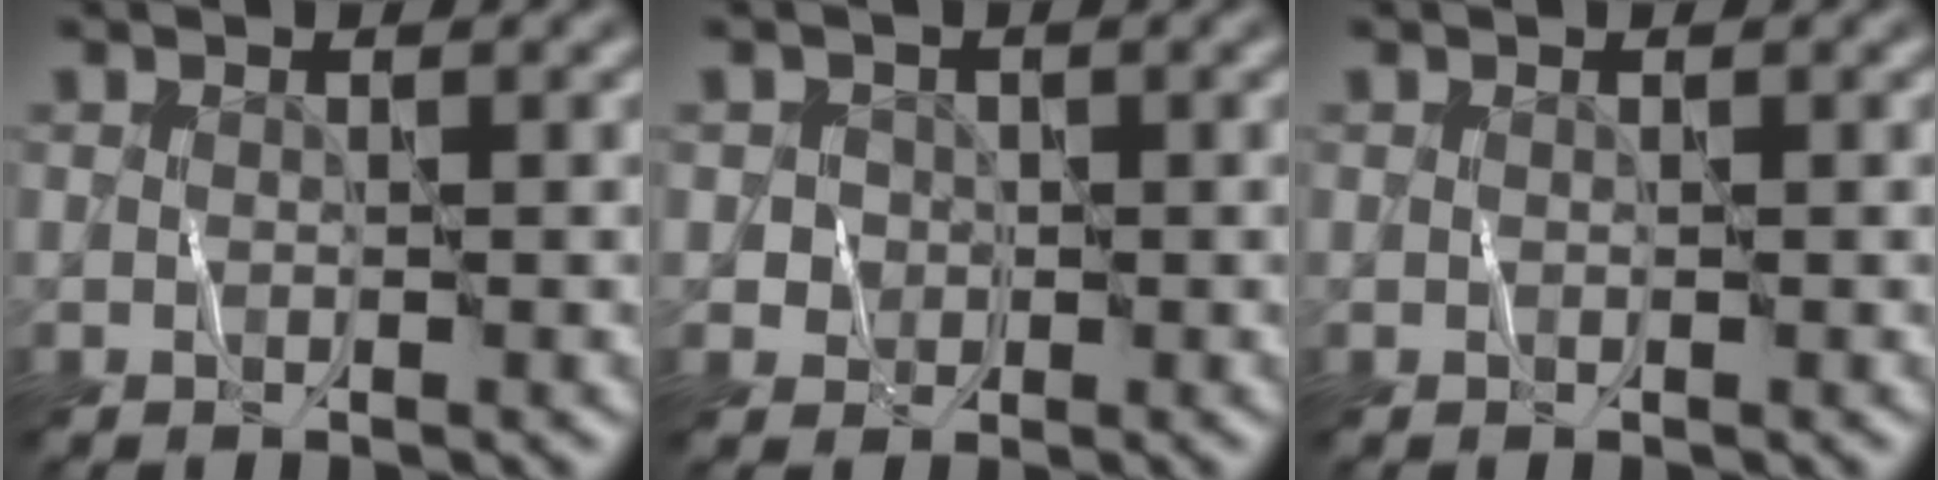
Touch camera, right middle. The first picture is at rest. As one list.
[{"total": 1.7, "force": [0.0, 1.7, -0.2], "torque": [0.027, 0.007, -0.006]}, {"total": 0.0}]